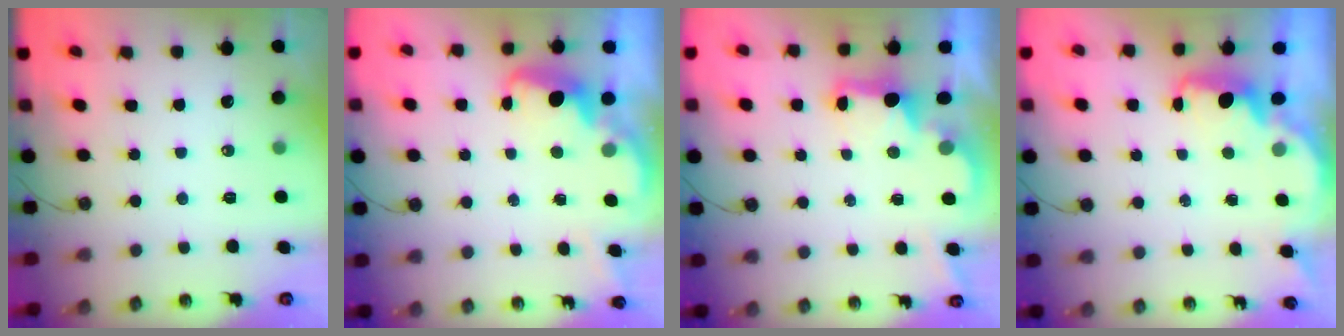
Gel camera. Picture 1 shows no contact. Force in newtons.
{"total": 2.7, "press": 2.6, "slide": 0.8}
{"total": 2.3, "press": 2.2, "slide": 0.8}
{"total": 1.7, "press": 1.5, "slide": 0.7}